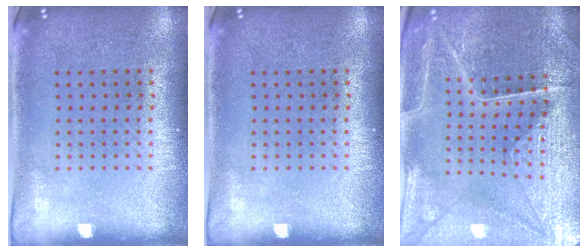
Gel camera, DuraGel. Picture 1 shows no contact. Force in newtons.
{"total": 0.0}
{"total": 3.5, "press": 3.5, "slide": 0.4}